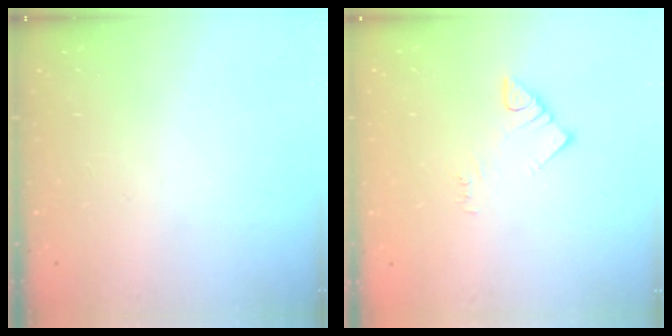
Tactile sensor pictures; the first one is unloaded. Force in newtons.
{"total": 2.8, "press": 2.8, "slide": 0.2}